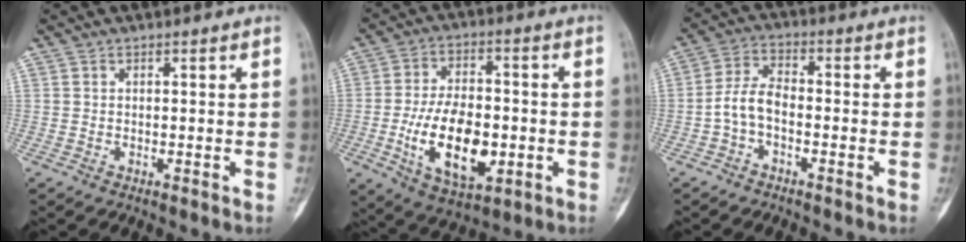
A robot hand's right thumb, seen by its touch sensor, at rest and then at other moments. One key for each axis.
{"total": 15.8, "fx": -3.4, "fy": 8.6, "fz": 12.8, "tx": -0.206, "ty": 0.007, "tz": -0.048}
{"total": 5.7, "fx": -1.9, "fy": 3.1, "fz": 4.4, "tx": -0.088, "ty": 0.027, "tz": -0.045}